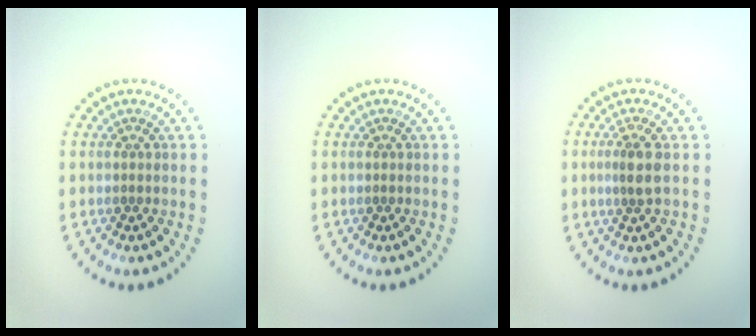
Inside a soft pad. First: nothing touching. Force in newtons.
{"total": 0.0}
{"total": 2.1, "press": 1.6, "slide": 1.3}